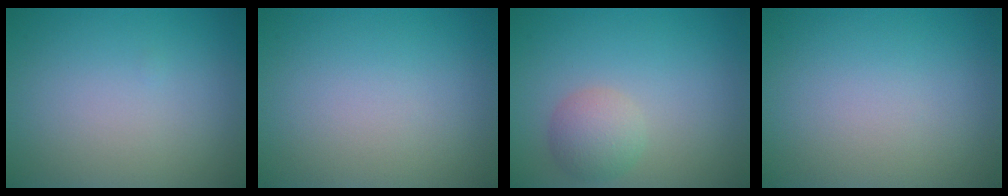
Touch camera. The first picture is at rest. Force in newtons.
{"total": 0.0}
{"total": 2.7, "press": 2.7, "slide": 0.1}
{"total": 0.0}